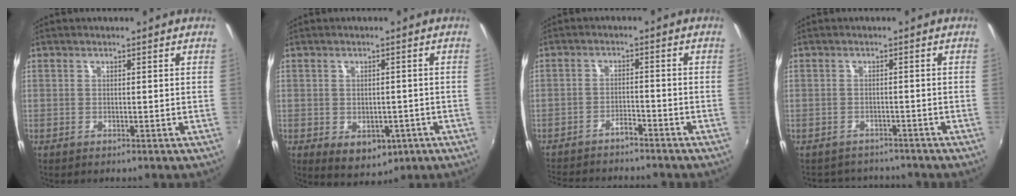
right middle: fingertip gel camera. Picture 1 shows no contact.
{"total": 6.5, "force": [-2.0, 4.6, 4.2], "torque": [-0.067, -0.014, -0.017]}
{"total": 8.2, "force": [-7.5, 1.5, 3.0], "torque": [-0.076, 0.002, -0.116]}
{"total": 4.9, "force": [-4.4, 2.0, 0.5], "torque": [-0.018, 0.003, -0.066]}